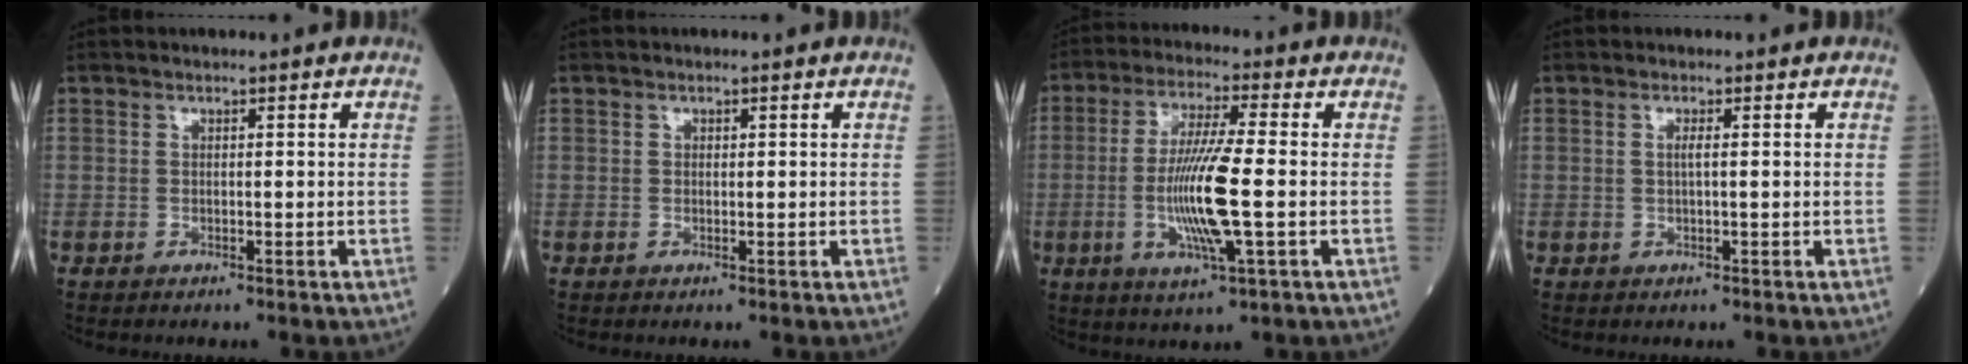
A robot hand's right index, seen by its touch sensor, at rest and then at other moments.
{"total": 0.0}
{"total": 11.3, "force": [-1.7, 0.5, 11.1], "torque": [-0.221, -0.010, -0.037]}
{"total": 1.0, "force": [0.2, 0.0, 1.0], "torque": [-0.023, 0.000, 0.002]}